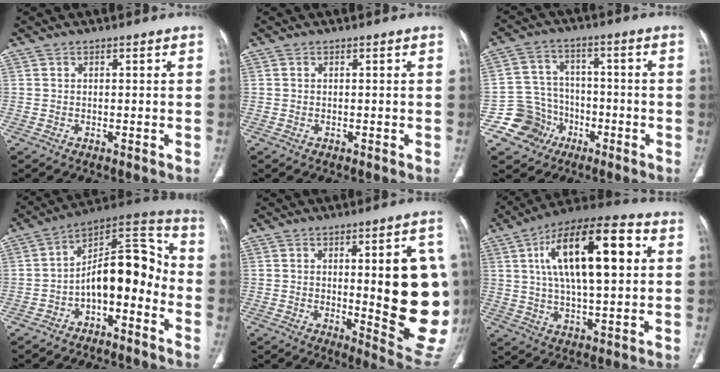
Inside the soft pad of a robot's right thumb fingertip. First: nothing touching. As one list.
[{"total": 0.0}, {"total": 9.4, "force": [-4.5, 8.2, 1.1], "torque": [0.018, 0.047, -0.074]}, {"total": 14.8, "force": [-5.0, 7.6, 11.6], "torque": [-0.149, 0.098, -0.083]}, {"total": 20.3, "force": [0.7, 5.3, 19.5], "torque": [-0.204, -0.025, 0.020]}, {"total": 20.7, "force": [5.2, 7.7, 18.5], "torque": [-0.295, 0.010, 0.079]}]